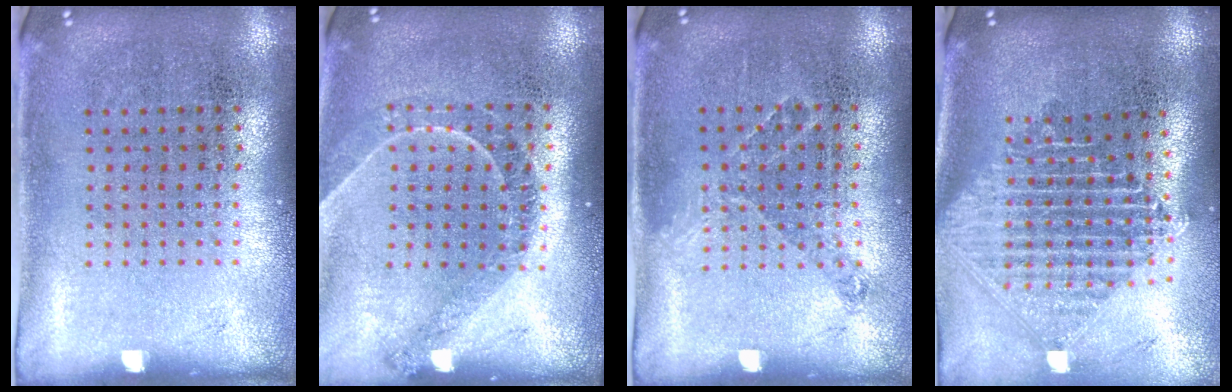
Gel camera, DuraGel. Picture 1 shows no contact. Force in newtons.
{"total": 1.2, "press": 1.1, "slide": 0.4}
{"total": 0.8, "press": 0.7, "slide": 0.4}
{"total": 2.3, "press": 1.8, "slide": 1.6}